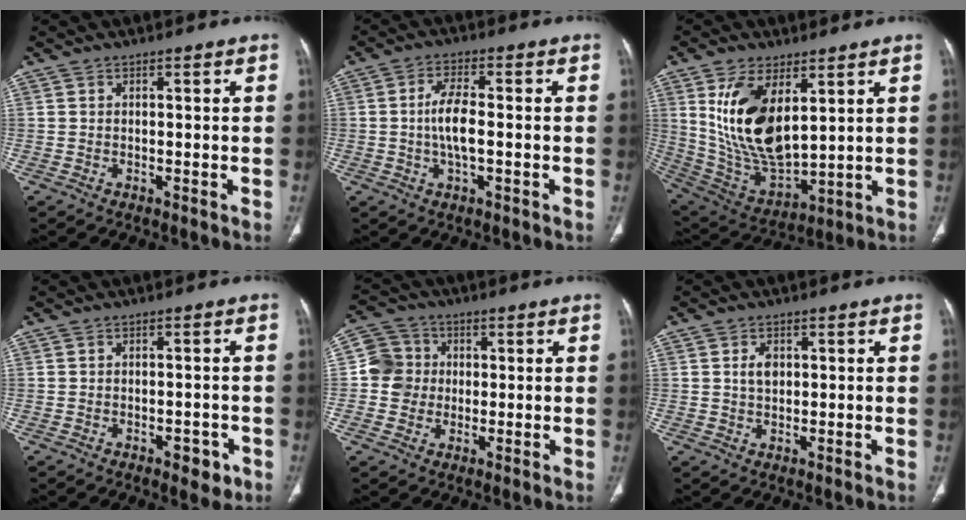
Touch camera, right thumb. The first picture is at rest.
{"total": 6.2, "force": [-0.6, 2.4, 5.7], "torque": [-0.119, 0.008, -0.014]}
{"total": 17.3, "force": [5.8, 8.6, 13.8], "torque": [-0.250, -0.027, 0.134]}
{"total": 3.7, "force": [-1.9, 2.0, 2.5], "torque": [-0.018, 0.007, -0.020]}
{"total": 7.0, "force": [0.1, 6.8, 1.5], "torque": [-0.003, 0.013, -0.005]}
{"total": 2.8, "force": [0.7, 1.9, 2.0], "torque": [-0.028, -0.003, 0.014]}